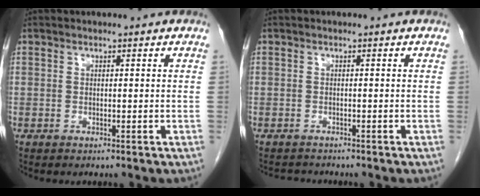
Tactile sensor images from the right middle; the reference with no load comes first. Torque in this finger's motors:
{"motor_torque": [-1.13, 0.09, -0.57, -0.15]}